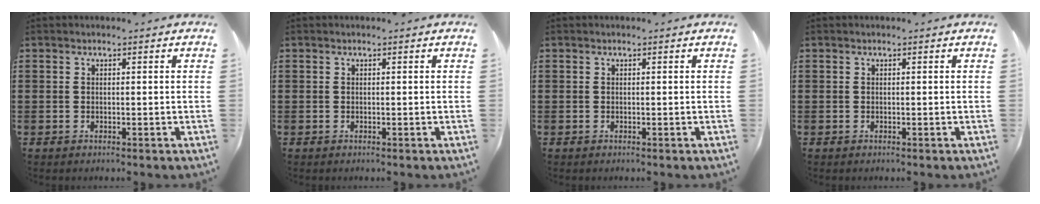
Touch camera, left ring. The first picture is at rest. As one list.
[{"total": 0.0}, {"total": 0.0}, {"total": 0.0}]